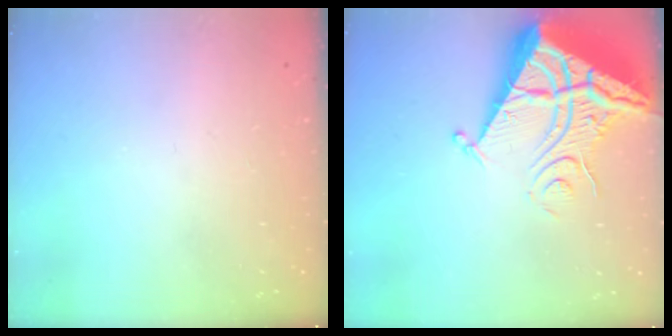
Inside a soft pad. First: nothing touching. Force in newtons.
{"total": 12.7, "press": 12.6, "slide": 1.2}